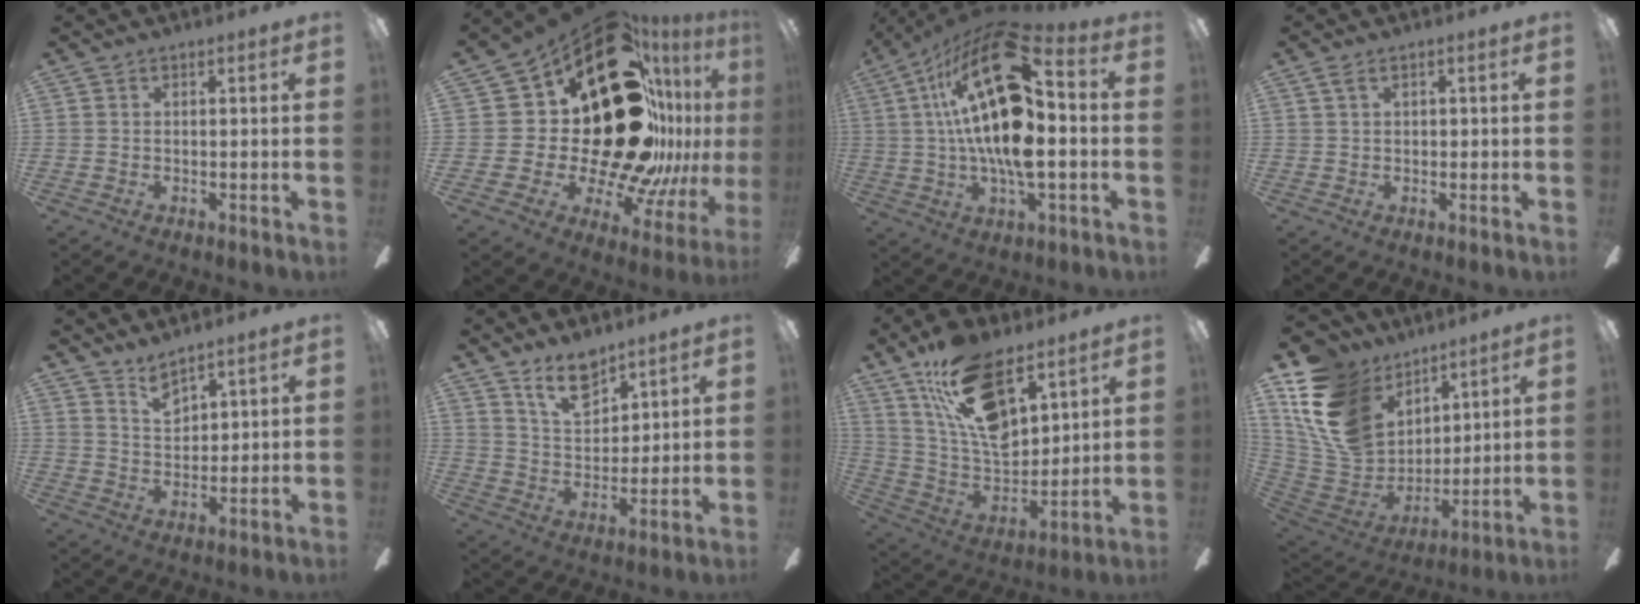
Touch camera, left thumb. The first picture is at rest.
{"total": 40.3, "force": [8.1, 21.7, 33.0], "torque": [-0.522, -0.110, 0.201]}
{"total": 24.5, "force": [5.1, 10.1, 21.8], "torque": [-0.394, -0.030, 0.080]}
{"total": 1.8, "force": [0.7, 0.9, 1.4], "torque": [-0.030, 0.005, 0.012]}
{"total": 5.3, "force": [4.6, 2.2, 1.5], "torque": [-0.028, -0.024, 0.084]}
{"total": 10.5, "force": [7.7, 5.4, 4.8], "torque": [-0.078, -0.034, 0.140]}
{"total": 20.3, "force": [12.4, 9.8, 12.7], "torque": [-0.239, -0.057, 0.223]}
{"total": 19.9, "force": [9.1, 14.1, 10.6], "torque": [-0.252, -0.042, 0.175]}